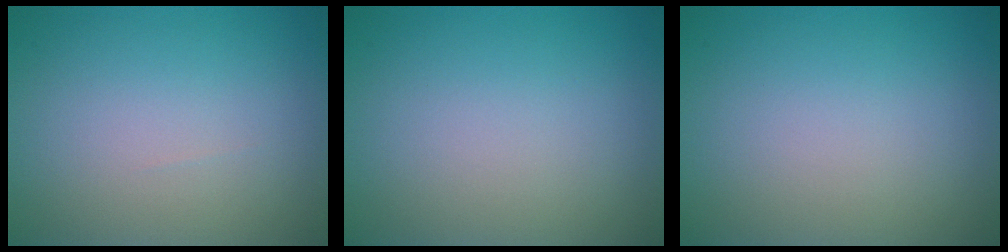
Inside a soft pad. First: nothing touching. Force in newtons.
{"total": 0.0}
{"total": 0.0}